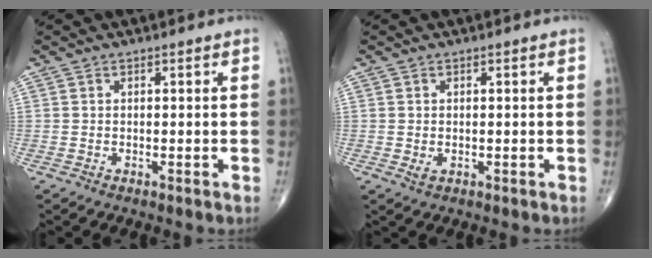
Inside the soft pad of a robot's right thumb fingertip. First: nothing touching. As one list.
[{"total": 1.1, "force": [-0.1, 0.7, 0.9], "torque": [-0.014, 0.000, 0.003]}]